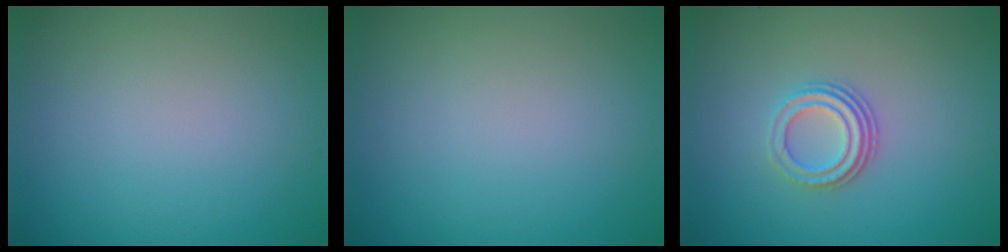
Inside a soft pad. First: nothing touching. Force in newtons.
{"total": 0.0}
{"total": 2.9, "press": 2.2, "slide": 1.9}